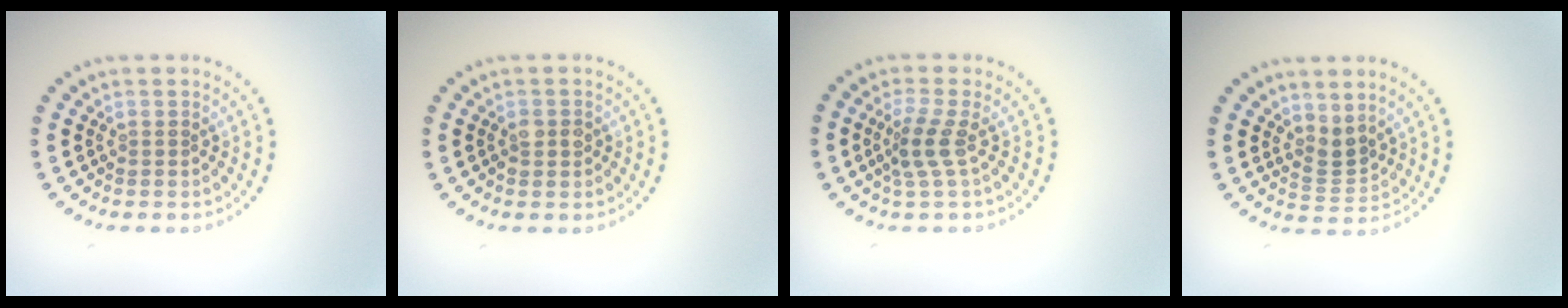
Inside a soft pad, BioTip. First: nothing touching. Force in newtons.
{"total": 1.6, "press": 1.6, "slide": 0.3}
{"total": 2.3, "press": 1.7, "slide": 1.4}
{"total": 2.2, "press": 1.6, "slide": 1.6}